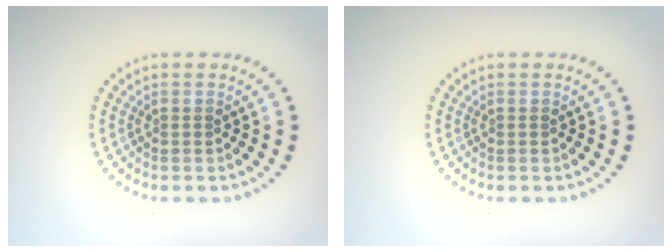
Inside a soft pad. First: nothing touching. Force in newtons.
{"total": 0.0}